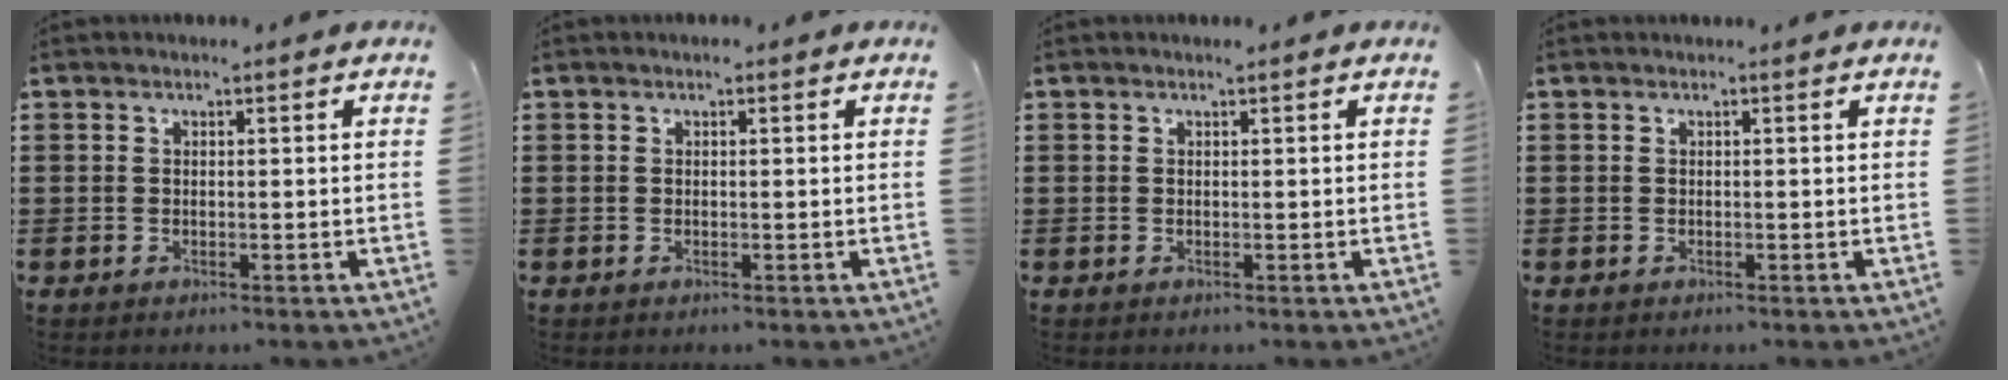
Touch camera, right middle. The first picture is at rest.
{"total": 0.8, "force": [0.6, 0.5, 0.3], "torque": [-0.007, 0.003, 0.010]}
{"total": 0.6, "force": [0.6, 0.1, 0.2], "torque": [-0.006, -0.001, 0.012]}
{"total": 0.0}